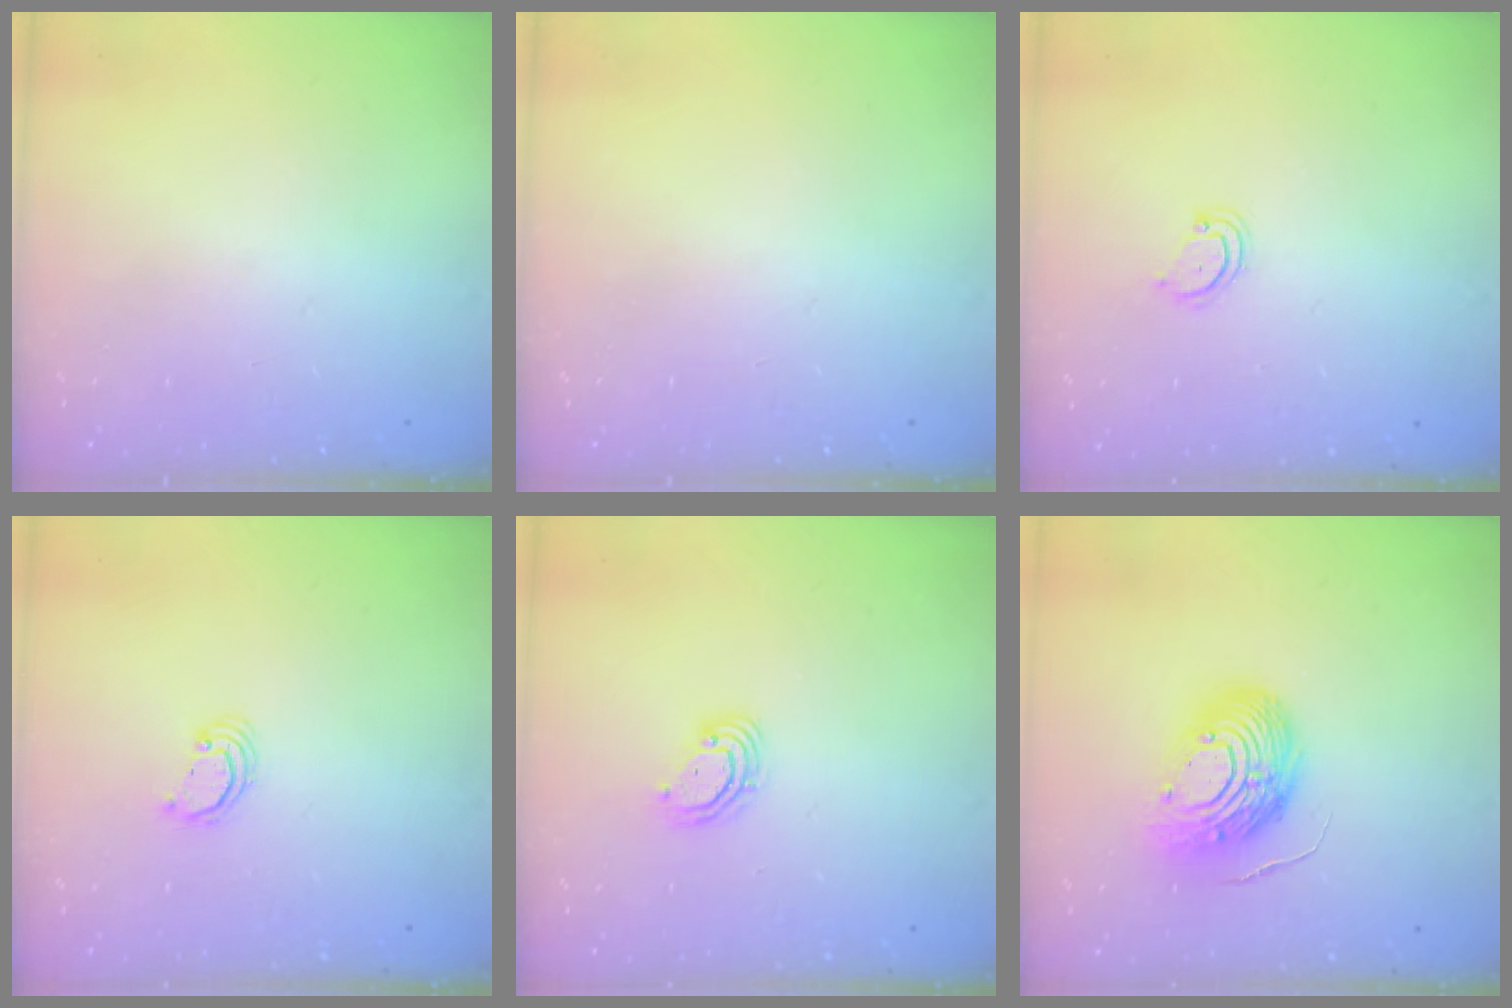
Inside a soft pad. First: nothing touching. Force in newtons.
{"total": 0.0}
{"total": 3.7, "press": 3.7, "slide": 0.4}
{"total": 2.2, "press": 2.2, "slide": 0.2}
{"total": 5.0, "press": 4.9, "slide": 0.5}
{"total": 14.1, "press": 13.9, "slide": 2.6}